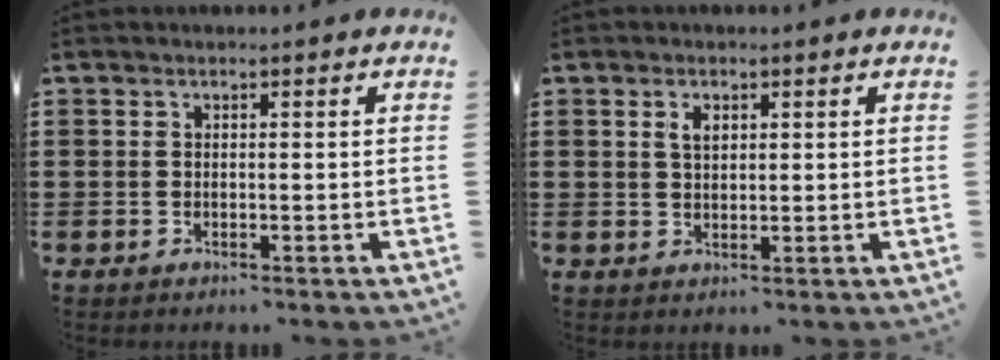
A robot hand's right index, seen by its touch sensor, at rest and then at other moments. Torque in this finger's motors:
{"motor_torque": [0.24, 0.21, 0.10, 0.07]}